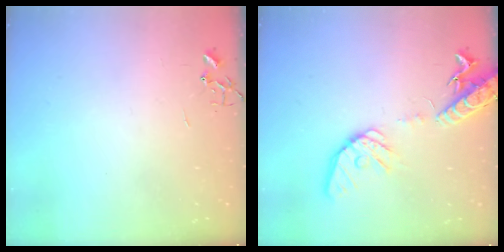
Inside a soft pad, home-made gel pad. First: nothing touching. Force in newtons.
{"total": 16.0, "press": 15.8, "slide": 2.5}